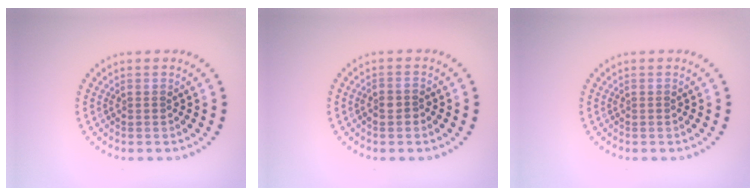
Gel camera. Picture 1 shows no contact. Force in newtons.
{"total": 1.5, "press": 1.3, "slide": 0.6}
{"total": 0.0}